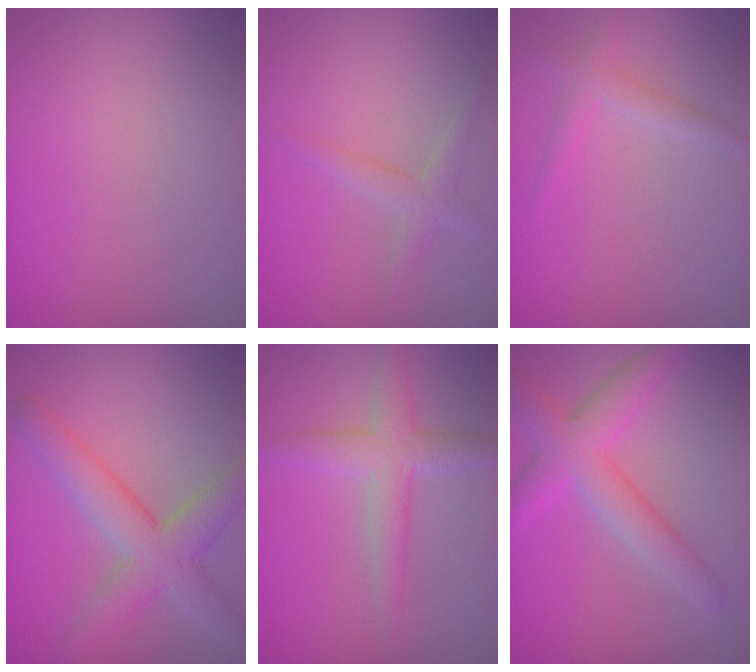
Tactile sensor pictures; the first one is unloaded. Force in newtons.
{"total": 1.8, "press": 1.8, "slide": 0.1}
{"total": 1.6, "press": 1.6, "slide": 0.1}
{"total": 5.5, "press": 5.5, "slide": 0.1}
{"total": 3.4, "press": 3.4, "slide": 0.2}
{"total": 4.6, "press": 4.6, "slide": 0.1}